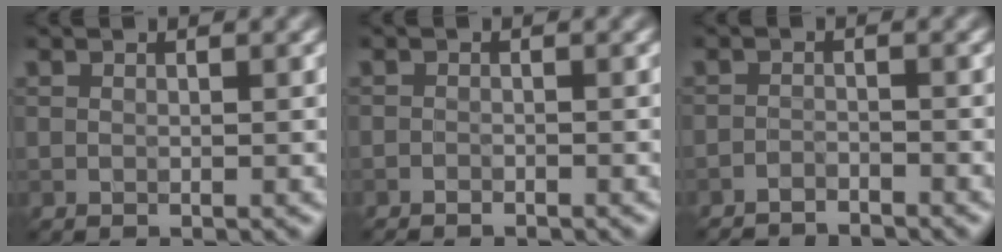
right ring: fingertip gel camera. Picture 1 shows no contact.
{"total": 0.8, "force": [-0.8, 0.2, 0.2], "torque": [0.000, -0.003, -0.016]}
{"total": 2.5, "force": [-2.4, 0.3, 0.4], "torque": [-0.003, -0.006, -0.044]}